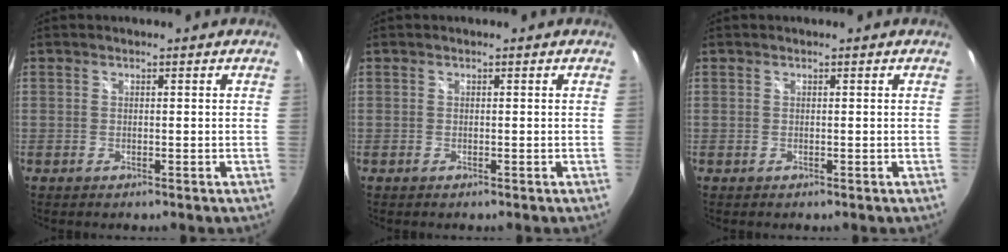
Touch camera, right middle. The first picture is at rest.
{"total": 0.0}
{"total": 0.0}